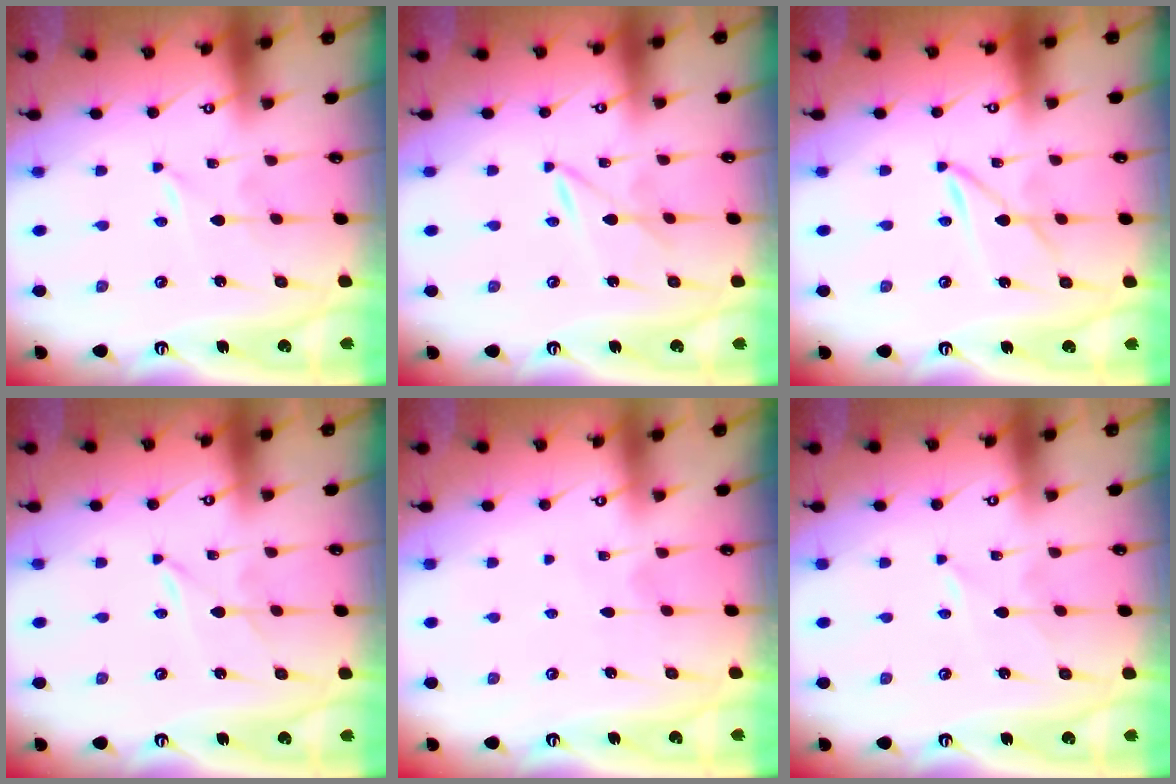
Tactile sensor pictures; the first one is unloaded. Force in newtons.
{"total": 1.9, "press": 1.9, "slide": 0.1}
{"total": 1.9, "press": 1.9, "slide": 0.2}
{"total": 1.1, "press": 1.1, "slide": 0.1}
{"total": 2.6, "press": 2.6, "slide": 0.2}
{"total": 1.6, "press": 1.5, "slide": 0.2}